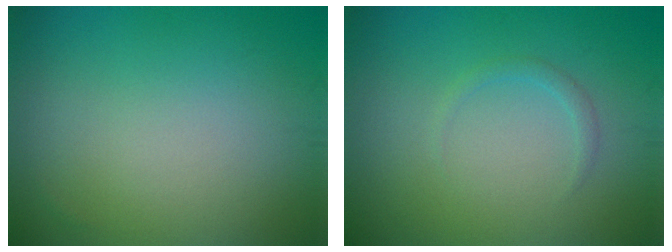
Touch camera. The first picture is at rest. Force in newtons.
{"total": 0.9, "press": 0.9, "slide": 0.1}